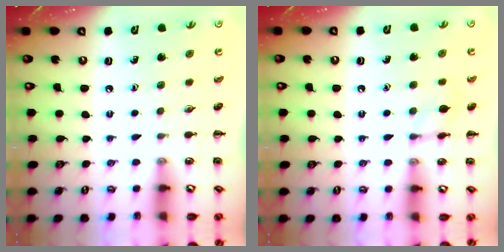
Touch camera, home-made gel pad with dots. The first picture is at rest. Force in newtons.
{"total": 6.8, "press": 6.7, "slide": 0.8}